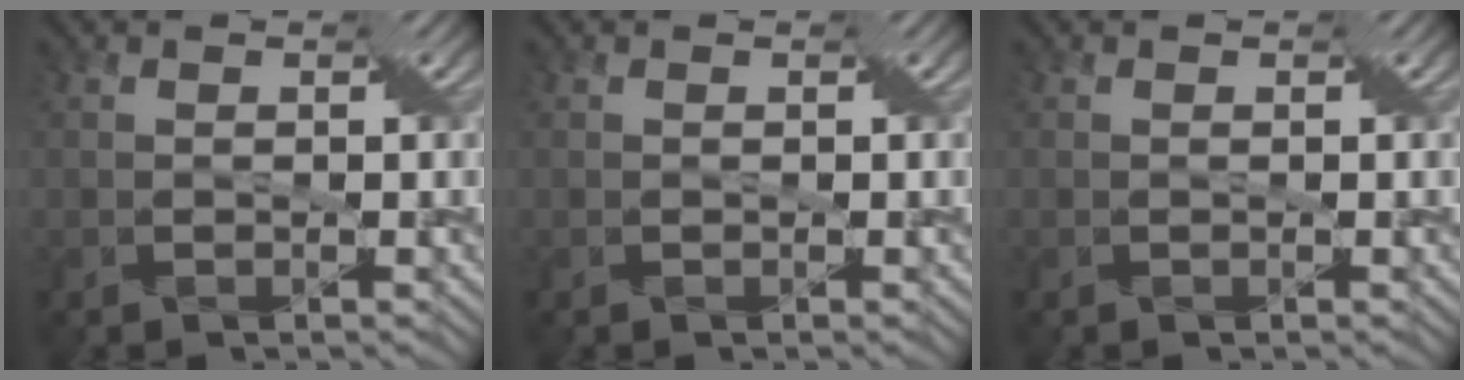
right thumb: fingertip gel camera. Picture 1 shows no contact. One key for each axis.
{"total": 0.0}
{"total": 0.0}